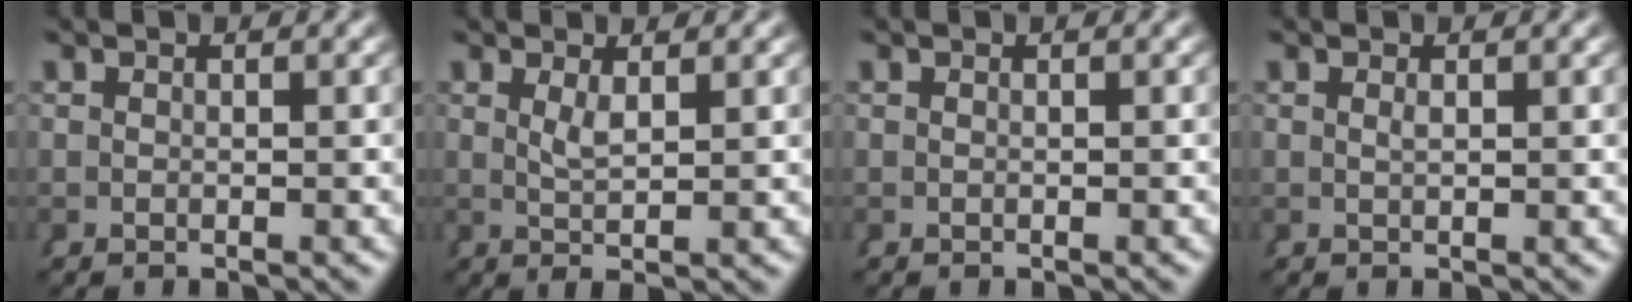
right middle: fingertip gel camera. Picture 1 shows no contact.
{"total": 2.0, "force": [0.6, -0.8, 1.8], "torque": [-0.029, -0.012, 0.022]}
{"total": 0.0}
{"total": 0.7, "force": [0.2, -0.6, 0.4], "torque": [-0.001, -0.007, 0.010]}